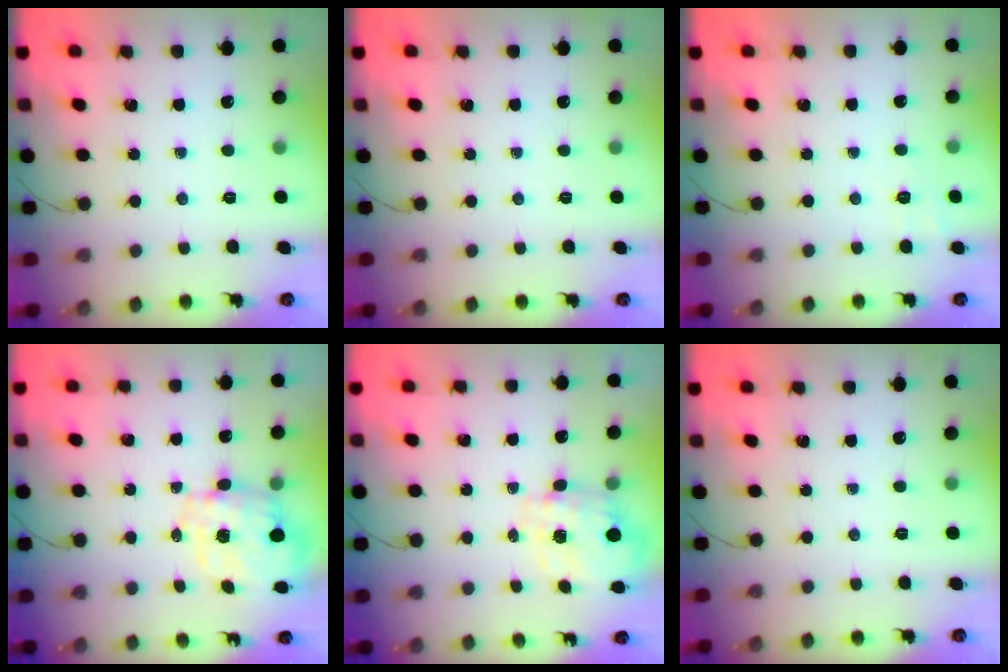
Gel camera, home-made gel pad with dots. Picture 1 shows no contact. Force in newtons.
{"total": 0.0}
{"total": 1.8, "press": 0.5, "slide": 1.7}
{"total": 10.0, "press": 9.9, "slide": 1.3}
{"total": 3.0, "press": 2.7, "slide": 1.2}
{"total": 0.0}